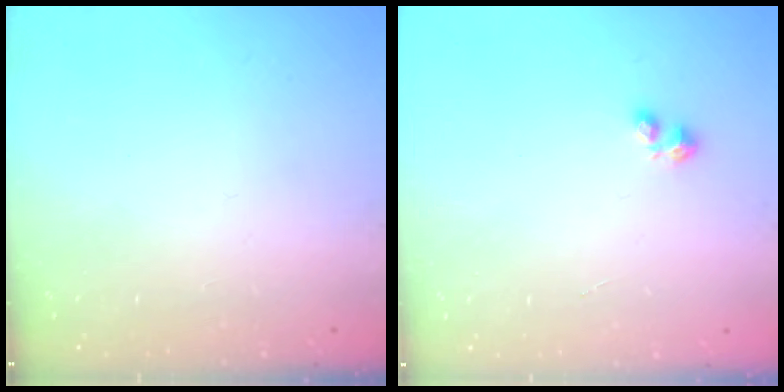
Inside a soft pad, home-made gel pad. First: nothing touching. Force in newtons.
{"total": 1.5, "press": 1.5, "slide": 0.3}